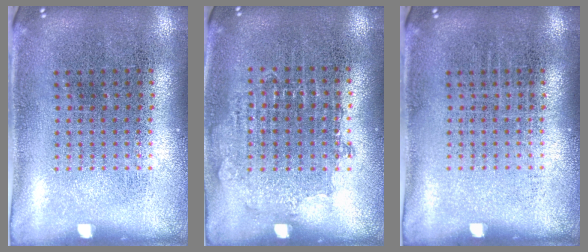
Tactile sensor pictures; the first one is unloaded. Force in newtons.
{"total": 0.8, "press": 0.8, "slide": 0.3}
{"total": 0.0}